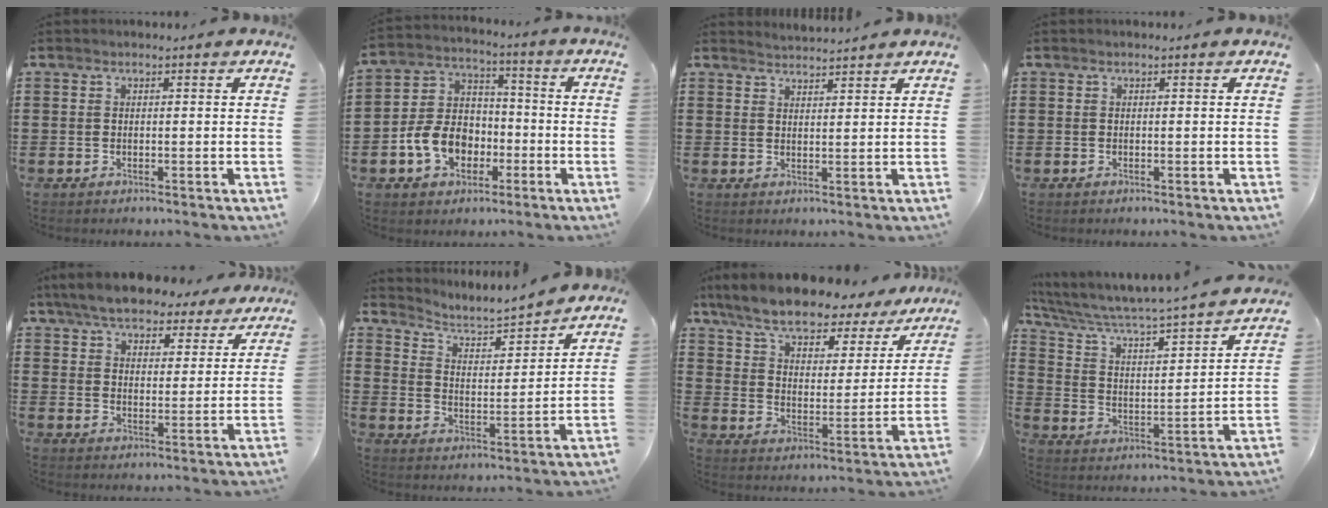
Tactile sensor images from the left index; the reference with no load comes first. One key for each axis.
{"total": 9.1, "fx": -3.4, "fy": 6.9, "fz": 4.9, "tx": -0.132, "ty": 0.017, "tz": -0.067}
{"total": 2.5, "fx": 2.4, "fy": -0.2, "fz": -0.3, "tx": -0.003, "ty": -0.007, "tz": 0.047}
{"total": 0.0}
{"total": 7.1, "fx": 6.5, "fy": 1.7, "fz": 2.3, "tx": -0.074, "ty": -0.017, "tz": 0.120}
{"total": 4.1, "fx": 3.9, "fy": 0.8, "fz": 1.1, "tx": -0.045, "ty": -0.029, "tz": 0.058}
{"total": 8.5, "fx": 7.7, "fy": 1.7, "fz": 3.1, "tx": -0.097, "ty": -0.040, "tz": 0.133}
{"total": 3.9, "fx": 3.6, "fy": 0.1, "fz": 1.4, "tx": -0.053, "ty": -0.047, "tz": 0.048}